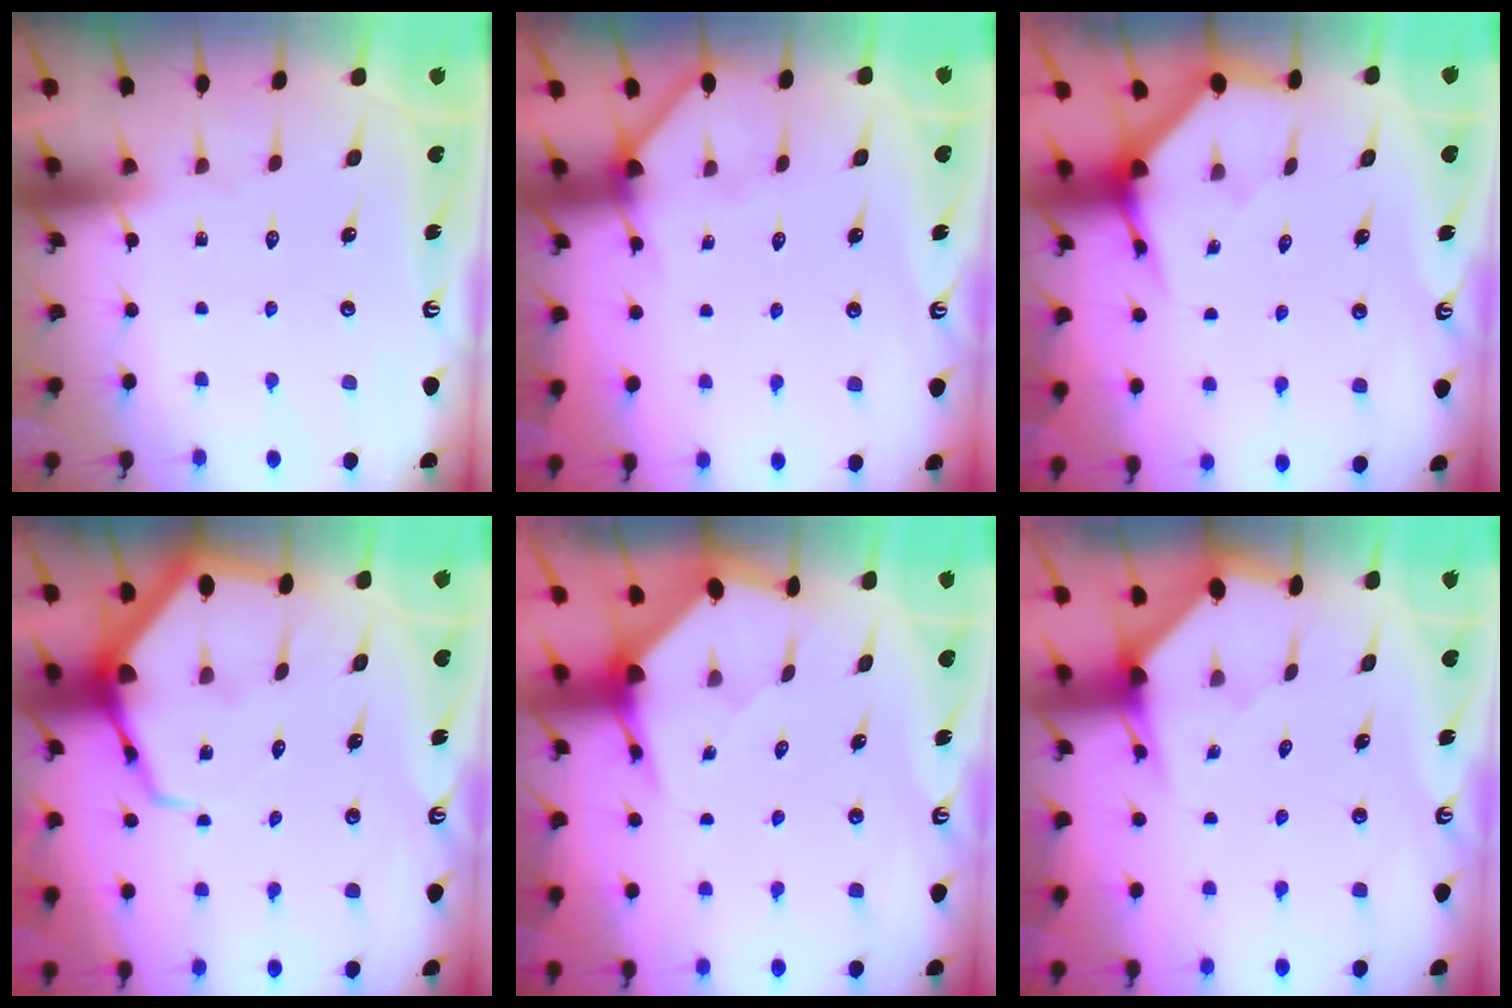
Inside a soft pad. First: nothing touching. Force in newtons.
{"total": 3.9, "press": 3.9, "slide": 0.3}
{"total": 4.0, "press": 4.0, "slide": 0.3}
{"total": 8.7, "press": 8.6, "slide": 1.0}
{"total": 3.5, "press": 3.5, "slide": 0.4}
{"total": 2.9, "press": 2.9, "slide": 0.2}